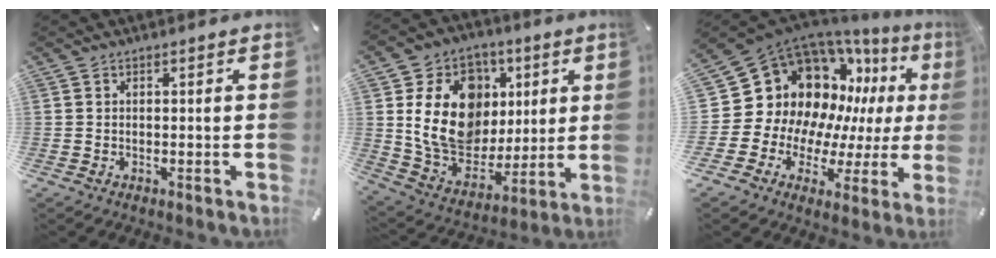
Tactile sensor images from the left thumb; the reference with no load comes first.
{"total": 19.9, "force": [4.2, 15.9, 11.2], "torque": [-0.196, -0.009, 0.085]}
{"total": 15.1, "force": [6.9, 12.1, 5.7], "torque": [-0.092, -0.100, 0.148]}